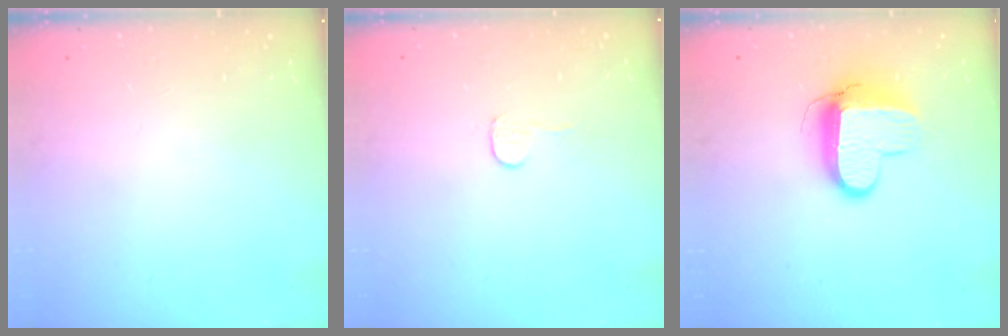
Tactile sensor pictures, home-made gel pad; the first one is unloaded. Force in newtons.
{"total": 3.0, "press": 3.0, "slide": 0.3}
{"total": 10.3, "press": 10.3, "slide": 1.2}